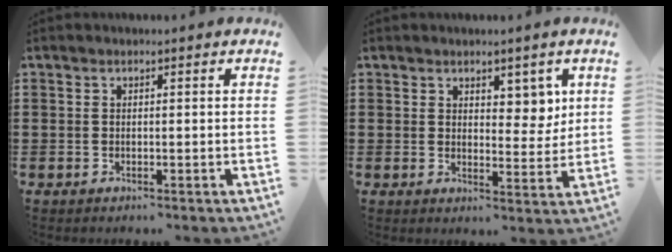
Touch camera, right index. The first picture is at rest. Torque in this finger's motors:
{"motor_torque": [-0.21, 0.34, 0.09, 0.01]}